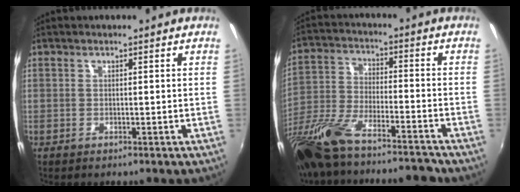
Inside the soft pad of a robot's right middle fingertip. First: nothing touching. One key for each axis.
{"total": 20.5, "fx": -16.8, "fy": 4.3, "fz": 10.9, "tx": -0.238, "ty": -0.052, "tz": -0.296}